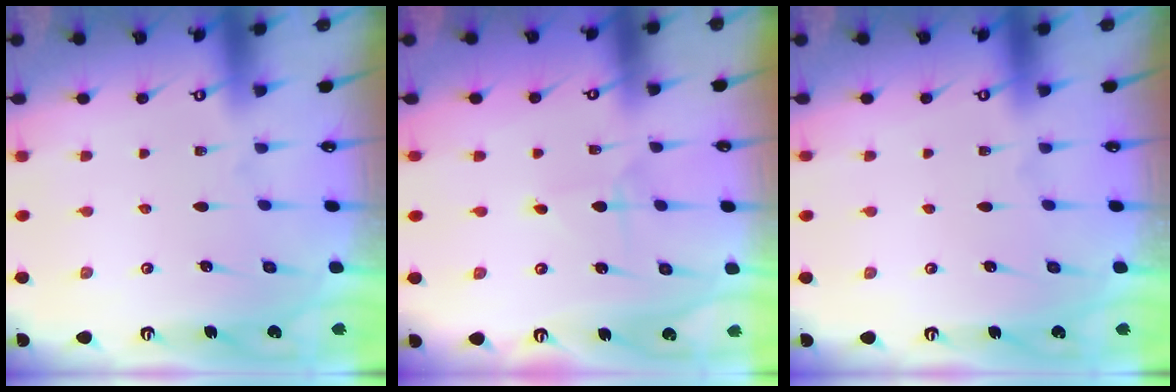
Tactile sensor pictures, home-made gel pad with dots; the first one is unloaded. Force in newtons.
{"total": 1.6, "press": 1.6, "slide": 0.2}
{"total": 0.0}